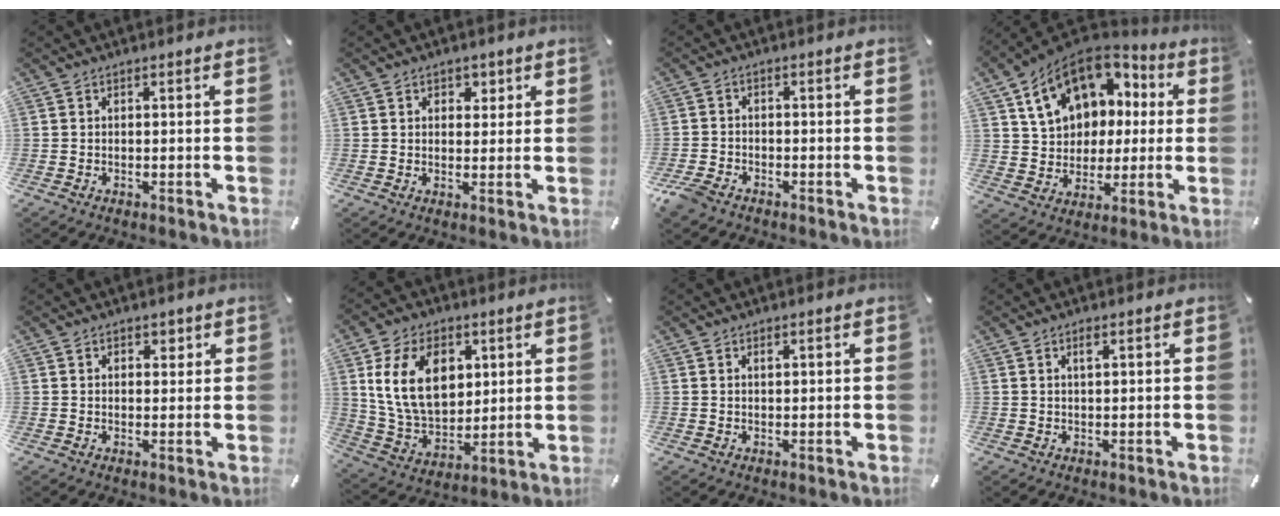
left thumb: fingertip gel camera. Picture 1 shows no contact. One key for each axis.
{"total": 2.8, "fx": 1.3, "fy": 2.3, "fz": 0.8, "tx": 0.004, "ty": -0.003, "tz": 0.016}
{"total": 3.7, "fx": -2.8, "fy": 2.1, "fz": 1.2, "tx": -0.037, "ty": 0.010, "tz": -0.059}
{"total": 15.6, "fx": 6.5, "fy": 11.9, "fz": 7.6, "tx": -0.147, "ty": -0.030, "tz": 0.124}
{"total": 2.1, "fx": 1.2, "fy": 1.6, "fz": 0.6, "tx": 0.001, "ty": -0.002, "tz": 0.017}
{"total": 16.6, "fx": 5.0, "fy": 11.8, "fz": 10.6, "tx": -0.219, "ty": 0.001, "tz": 0.092}
{"total": 0.9, "fx": 0.4, "fy": 0.5, "fz": 0.6, "tx": -0.013, "ty": 0.002, "tz": 0.007}
{"total": 1.7, "fx": 0.8, "fy": 0.6, "fz": 1.4, "tx": -0.030, "ty": 0.003, "tz": 0.012}